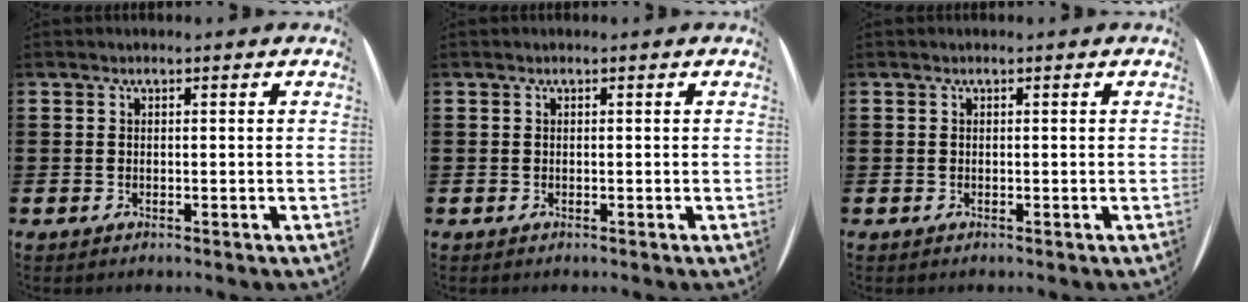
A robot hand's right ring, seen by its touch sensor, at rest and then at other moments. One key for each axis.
{"total": 0.0}
{"total": 0.0}